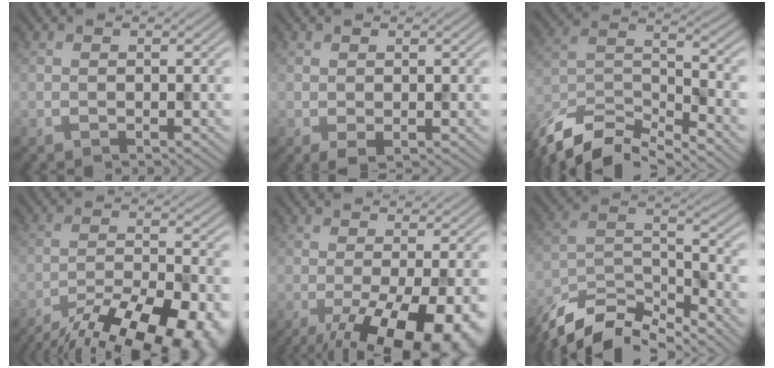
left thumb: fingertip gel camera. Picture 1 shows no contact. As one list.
[{"total": 1.2, "force": [-0.2, 0.6, 1.0], "torque": [-0.021, -0.004, -0.002]}, {"total": 11.6, "force": [-9.5, 3.3, 5.6], "torque": [-0.118, -0.008, -0.183]}, {"total": 17.1, "force": [-13.5, 4.9, 9.3], "torque": [-0.148, -0.031, -0.188]}, {"total": 14.2, "force": [-6.5, 4.4, 11.8], "torque": [-0.173, -0.015, -0.088]}, {"total": 11.7, "force": [-9.7, 3.4, 5.6], "torque": [-0.108, -0.006, -0.189]}]